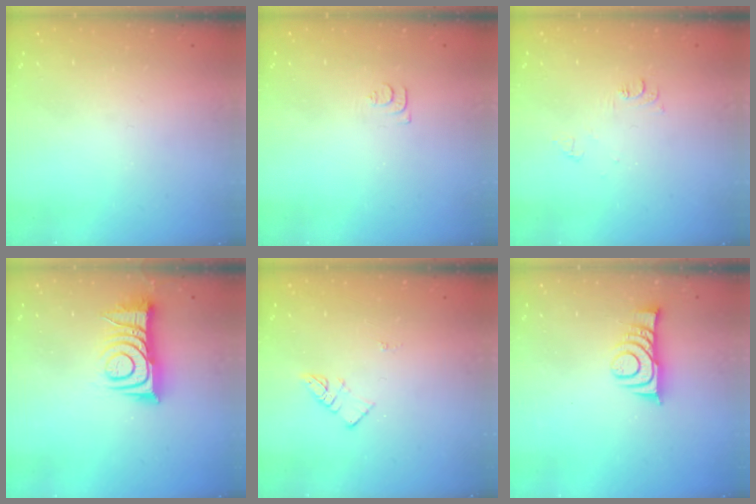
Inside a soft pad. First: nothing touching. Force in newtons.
{"total": 3.7, "press": 3.6, "slide": 0.5}
{"total": 6.3, "press": 6.3, "slide": 0.7}
{"total": 10.8, "press": 10.8, "slide": 0.3}
{"total": 3.3, "press": 3.3, "slide": 0.3}
{"total": 9.0, "press": 9.0, "slide": 0.7}